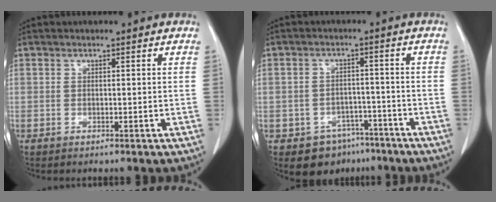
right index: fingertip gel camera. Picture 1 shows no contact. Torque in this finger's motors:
{"motor_torque": [-1.02, -0.81, -0.70, -0.21]}